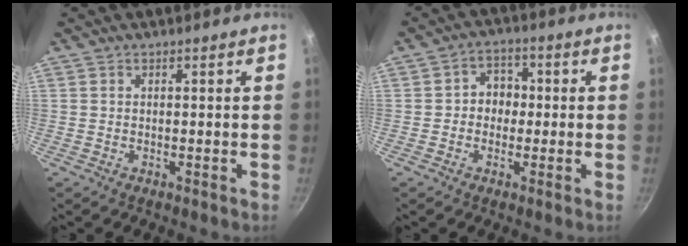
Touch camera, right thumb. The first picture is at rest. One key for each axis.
{"total": 5.0, "fx": -0.4, "fy": 4.3, "fz": 2.4, "tx": 0.002, "ty": 0.012, "tz": -0.013}